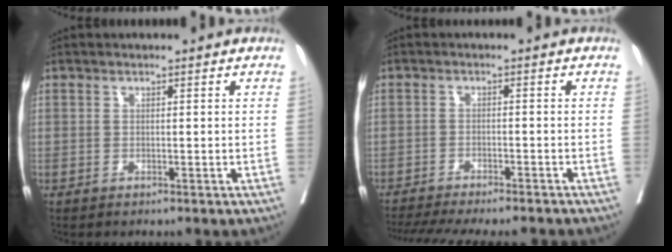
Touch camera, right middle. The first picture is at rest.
{"total": 15.3, "force": [-13.6, 2.6, 6.6], "torque": [-0.135, -0.023, -0.187]}